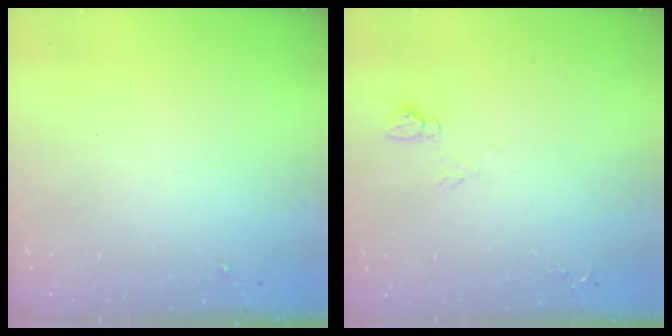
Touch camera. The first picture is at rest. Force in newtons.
{"total": 4.6, "press": 4.6, "slide": 0.5}